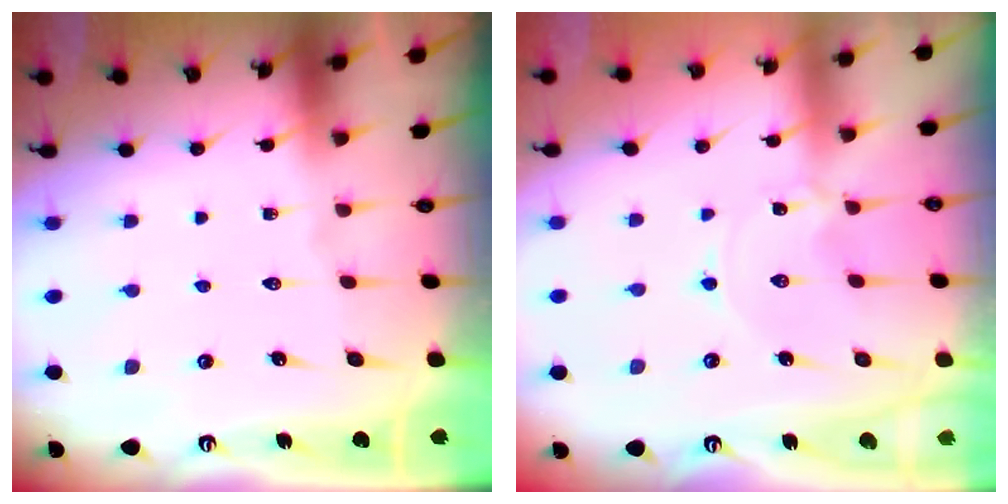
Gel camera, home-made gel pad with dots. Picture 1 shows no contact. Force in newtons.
{"total": 0.0}